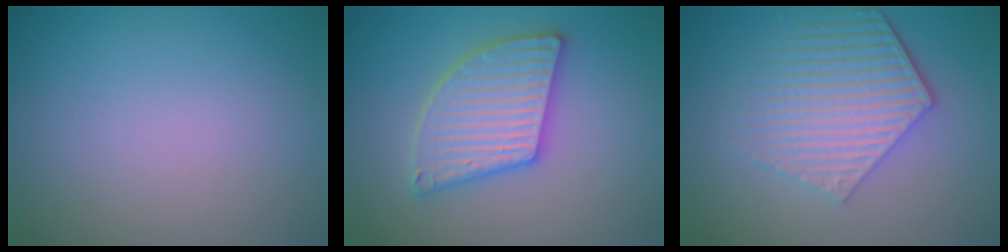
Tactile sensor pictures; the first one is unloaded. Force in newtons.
{"total": 5.5, "press": 5.5, "slide": 0.5}
{"total": 5.8, "press": 4.4, "slide": 3.8}